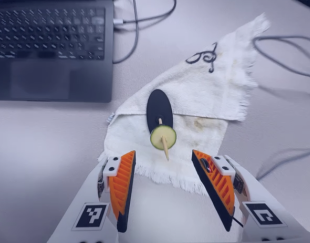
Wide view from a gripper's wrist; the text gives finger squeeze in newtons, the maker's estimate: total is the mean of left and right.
{"total": 0.0}